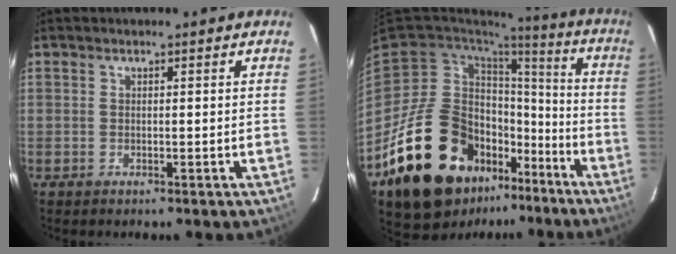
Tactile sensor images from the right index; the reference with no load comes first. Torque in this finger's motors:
{"motor_torque": [0.96, -0.93, 0.18, -0.18]}